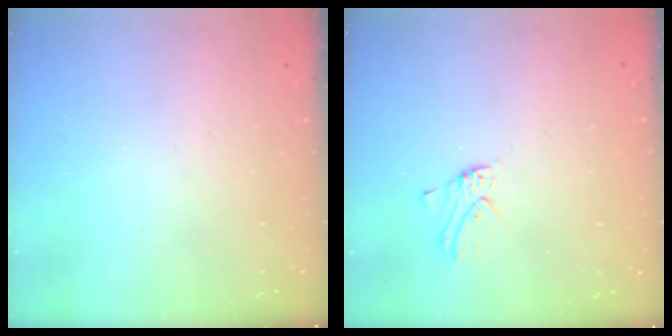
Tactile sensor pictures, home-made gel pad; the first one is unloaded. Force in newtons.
{"total": 2.2, "press": 2.2, "slide": 0.1}